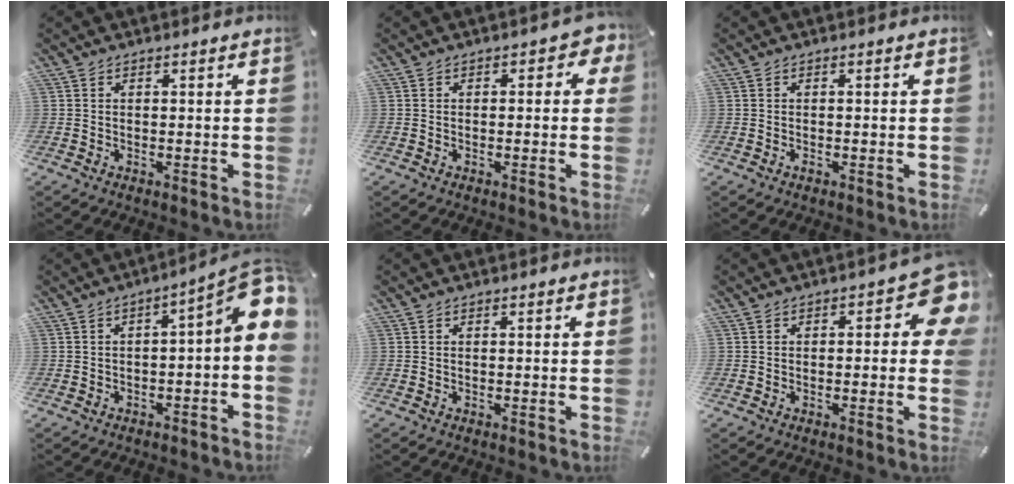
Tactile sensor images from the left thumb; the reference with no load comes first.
{"total": 2.8, "force": [-0.1, 1.6, 2.3], "torque": [-0.027, 0.002, -0.005]}
{"total": 0.0}
{"total": 9.7, "force": [1.2, 3.1, 9.2], "torque": [-0.111, -0.023, 0.017]}
{"total": 0.0}
{"total": 8.6, "force": [1.7, 3.6, 7.6], "torque": [-0.083, -0.017, 0.024]}